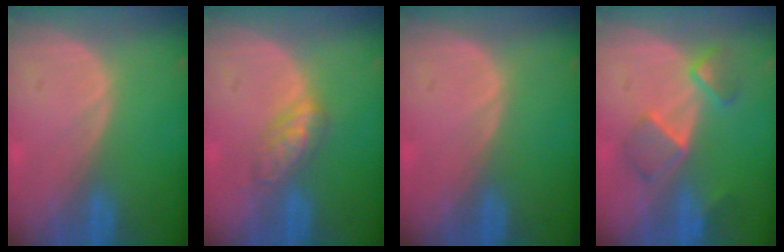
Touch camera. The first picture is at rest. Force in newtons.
{"total": 4.7, "press": 4.5, "slide": 1.3}
{"total": 0.0}
{"total": 5.5, "press": 5.4, "slide": 1.2}